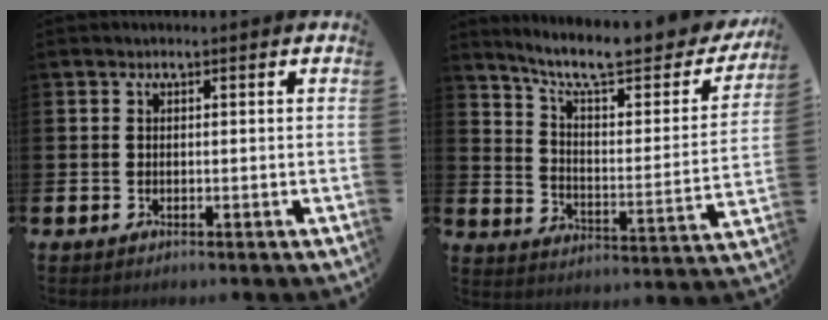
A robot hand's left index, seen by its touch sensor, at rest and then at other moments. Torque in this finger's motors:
{"motor_torque": [0.00, -0.71, 0.70, 0.17]}